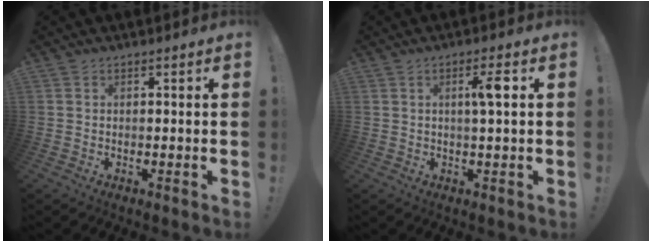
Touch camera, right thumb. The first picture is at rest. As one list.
[{"total": 5.1, "force": [1.1, 0.3, 5.0], "torque": [-0.075, -0.004, 0.006]}]